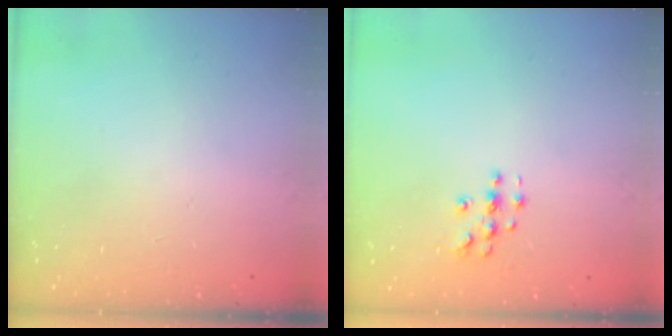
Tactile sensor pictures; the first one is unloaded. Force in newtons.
{"total": 3.9, "press": 3.9, "slide": 0.5}